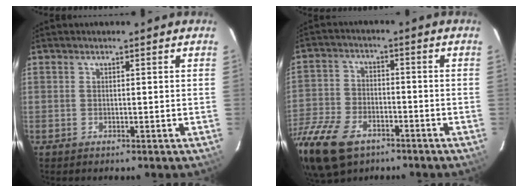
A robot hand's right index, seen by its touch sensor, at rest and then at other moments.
{"total": 19.1, "force": [-11.6, 11.0, 10.5], "torque": [-0.278, -0.025, -0.219]}